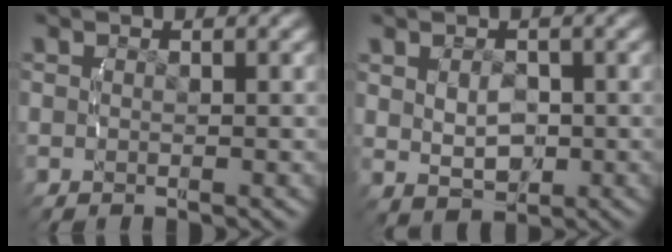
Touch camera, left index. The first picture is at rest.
{"total": 3.8, "force": [0.3, 2.5, 2.8], "torque": [-0.047, -0.012, 0.013]}